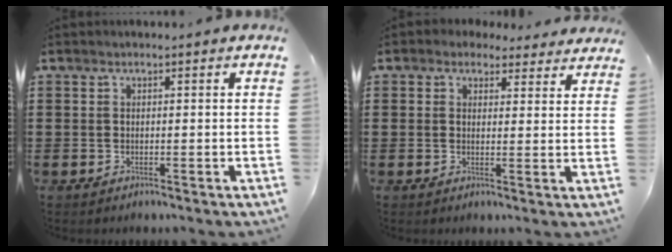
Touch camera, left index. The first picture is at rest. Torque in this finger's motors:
{"motor_torque": [2.14, 0.00, 0.46, 0.05]}